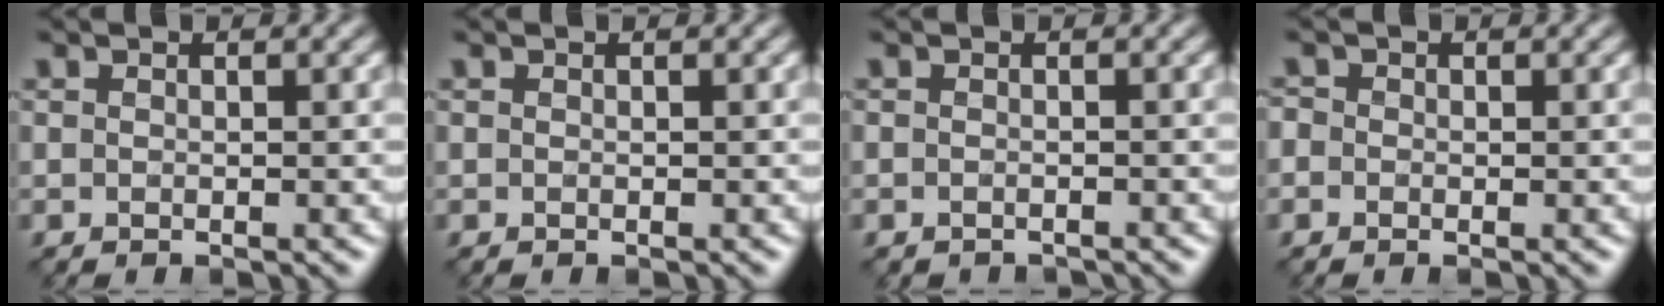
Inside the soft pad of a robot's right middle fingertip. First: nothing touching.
{"total": 0.0}
{"total": 1.7, "force": [-1.6, 0.3, 0.1], "torque": [0.002, -0.007, -0.024]}
{"total": 0.7, "force": [-0.3, 0.7, 0.2], "torque": [-0.001, -0.003, -0.007]}